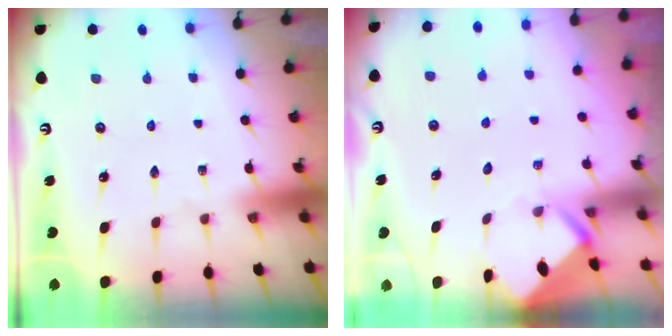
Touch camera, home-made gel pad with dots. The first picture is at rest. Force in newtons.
{"total": 3.0, "press": 3.0, "slide": 0.1}